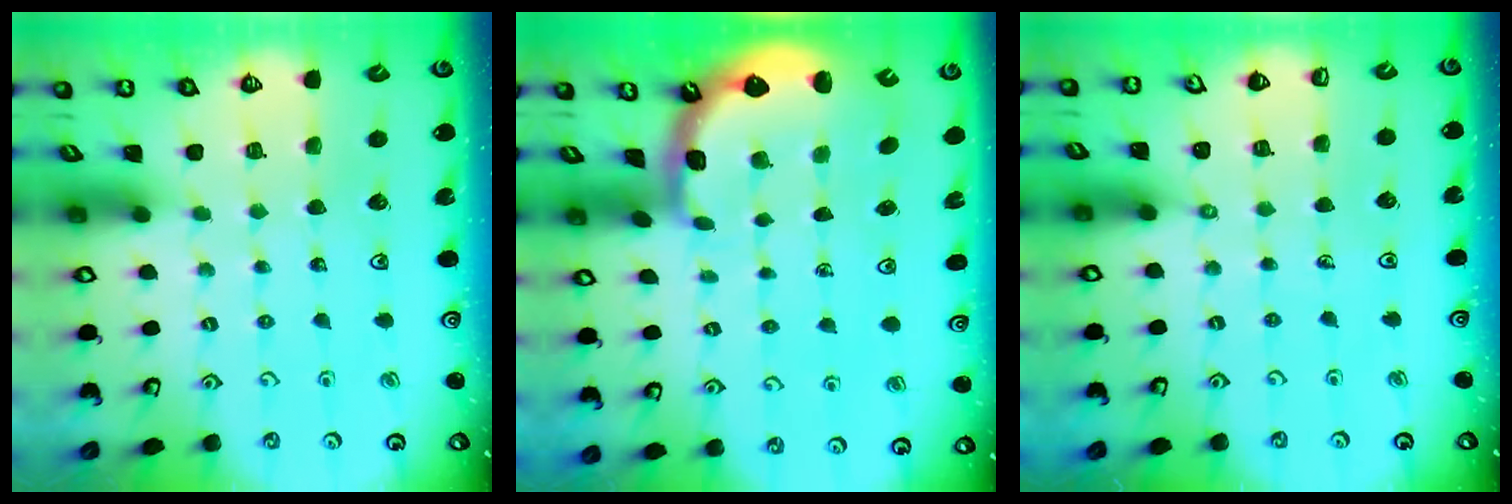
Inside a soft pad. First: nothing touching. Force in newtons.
{"total": 2.5, "press": 1.2, "slide": 2.2}
{"total": 3.8, "press": 3.6, "slide": 1.2}